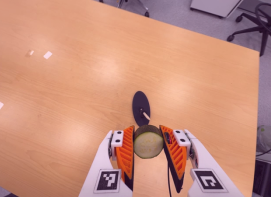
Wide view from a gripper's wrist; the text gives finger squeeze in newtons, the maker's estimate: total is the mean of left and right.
{"total": 10.9, "left": 9.5, "right": 12.2}